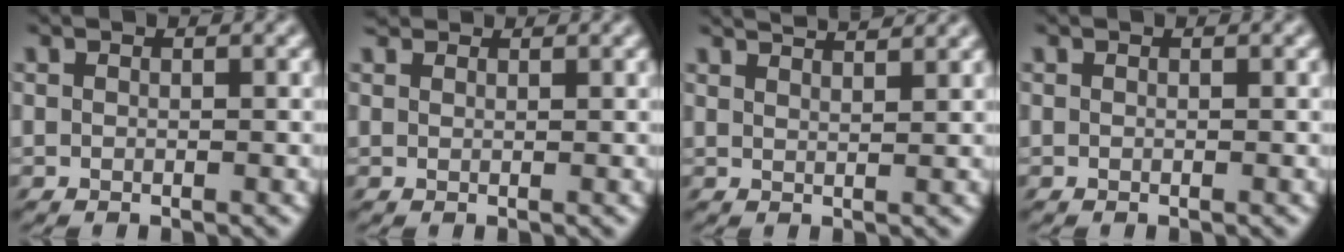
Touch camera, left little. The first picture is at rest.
{"total": 1.8, "force": [1.3, 1.2, 0.4], "torque": [-0.028, 0.010, 0.025]}
{"total": 4.4, "force": [4.0, 0.3, 1.7], "torque": [-0.038, 0.023, 0.047]}
{"total": 0.0}